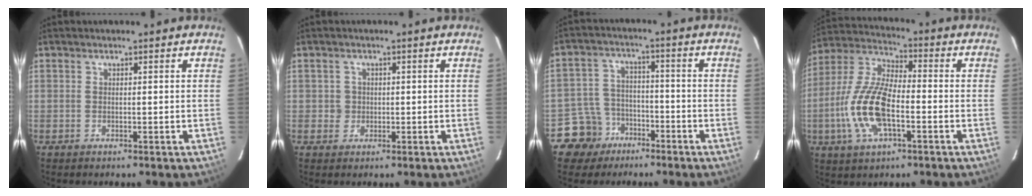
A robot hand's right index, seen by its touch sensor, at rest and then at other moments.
{"total": 2.1, "force": [-0.1, 2.1, 0.0], "torque": [0.001, 0.005, 0.000]}
{"total": 7.2, "force": [-4.3, 5.8, 0.2], "torque": [-0.029, 0.024, -0.067]}
{"total": 14.8, "force": [-4.0, 6.1, 12.9], "torque": [-0.277, 0.001, -0.081]}